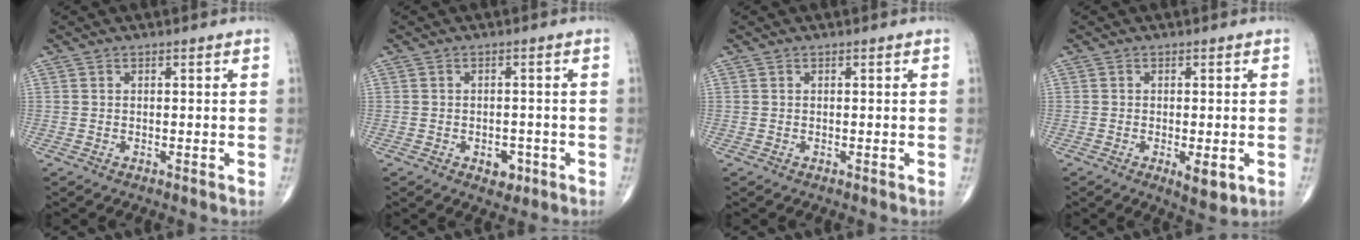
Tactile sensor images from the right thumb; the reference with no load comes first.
{"total": 3.2, "force": [-1.5, 2.1, 1.8], "torque": [-0.007, 0.009, -0.017]}
{"total": 0.0}
{"total": 4.3, "force": [-1.3, 1.6, 3.8], "torque": [-0.056, -0.011, -0.017]}